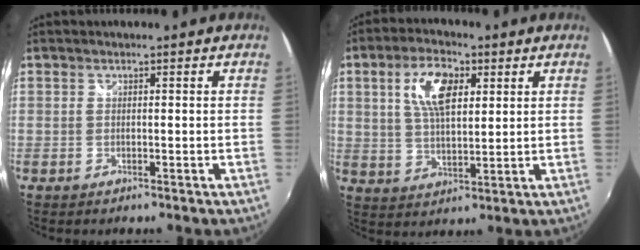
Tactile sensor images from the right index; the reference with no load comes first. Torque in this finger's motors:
{"motor_torque": [0.35, 0.00, 0.43, 0.14]}